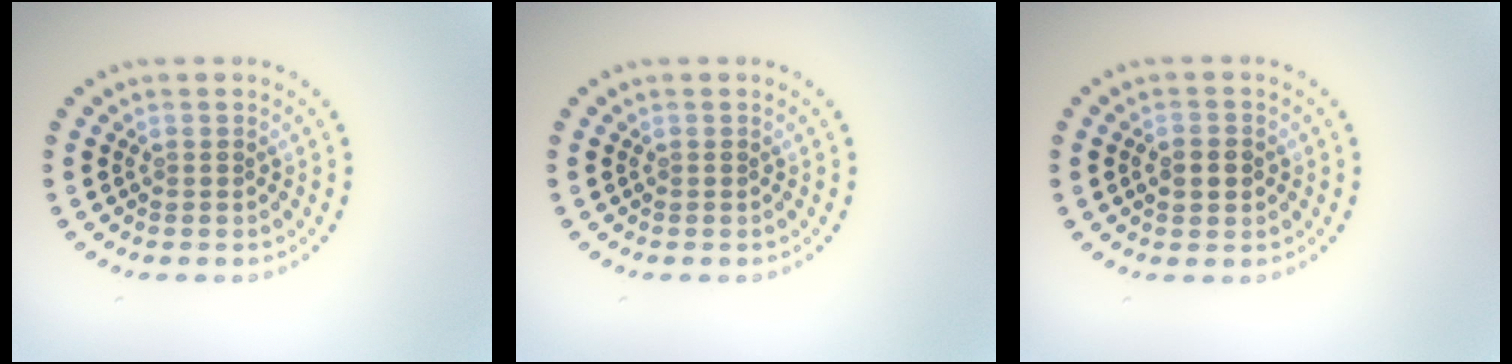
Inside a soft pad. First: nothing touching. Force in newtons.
{"total": 0.0}
{"total": 2.1, "press": 2.1, "slide": 0.3}